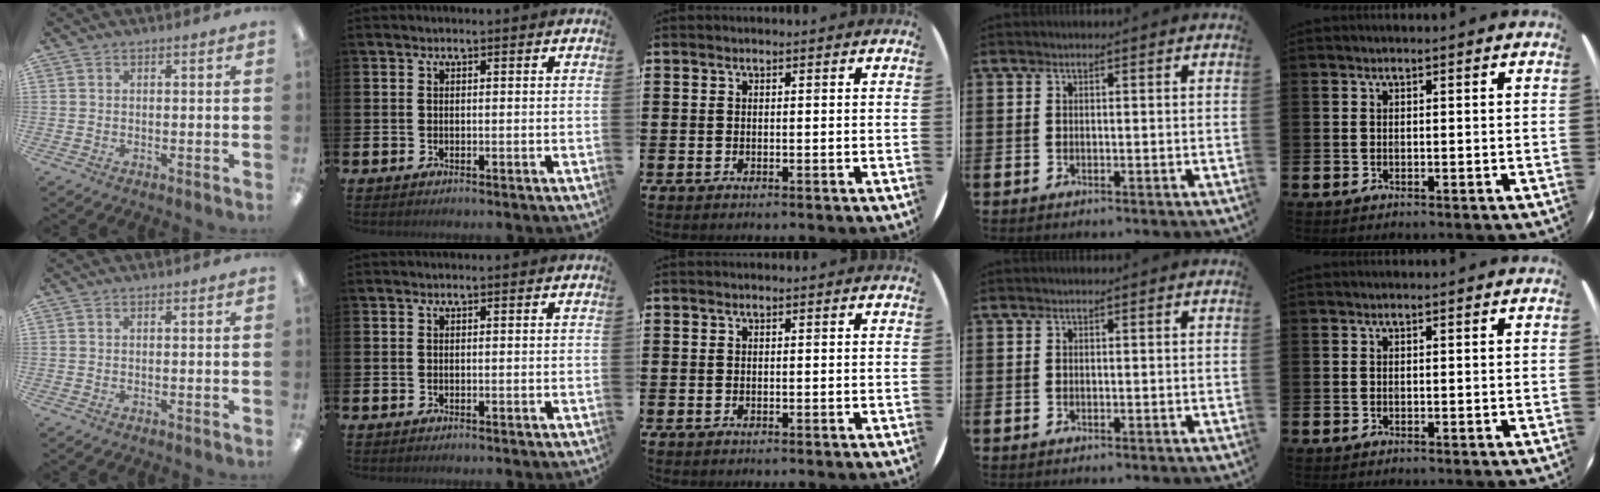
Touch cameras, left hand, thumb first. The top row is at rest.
{}